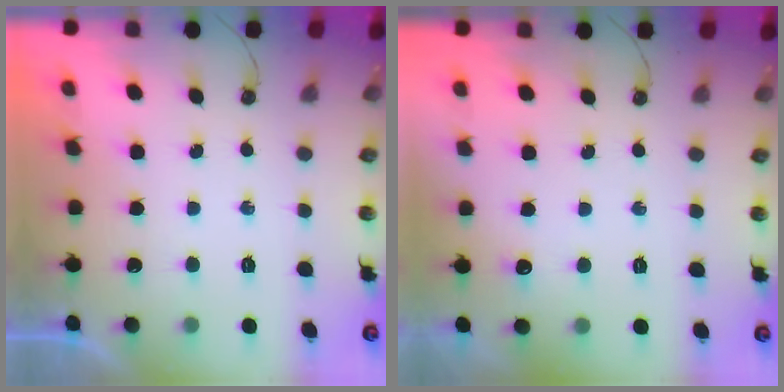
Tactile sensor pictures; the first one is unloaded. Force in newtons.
{"total": 3.7, "press": 3.5, "slide": 1.0}